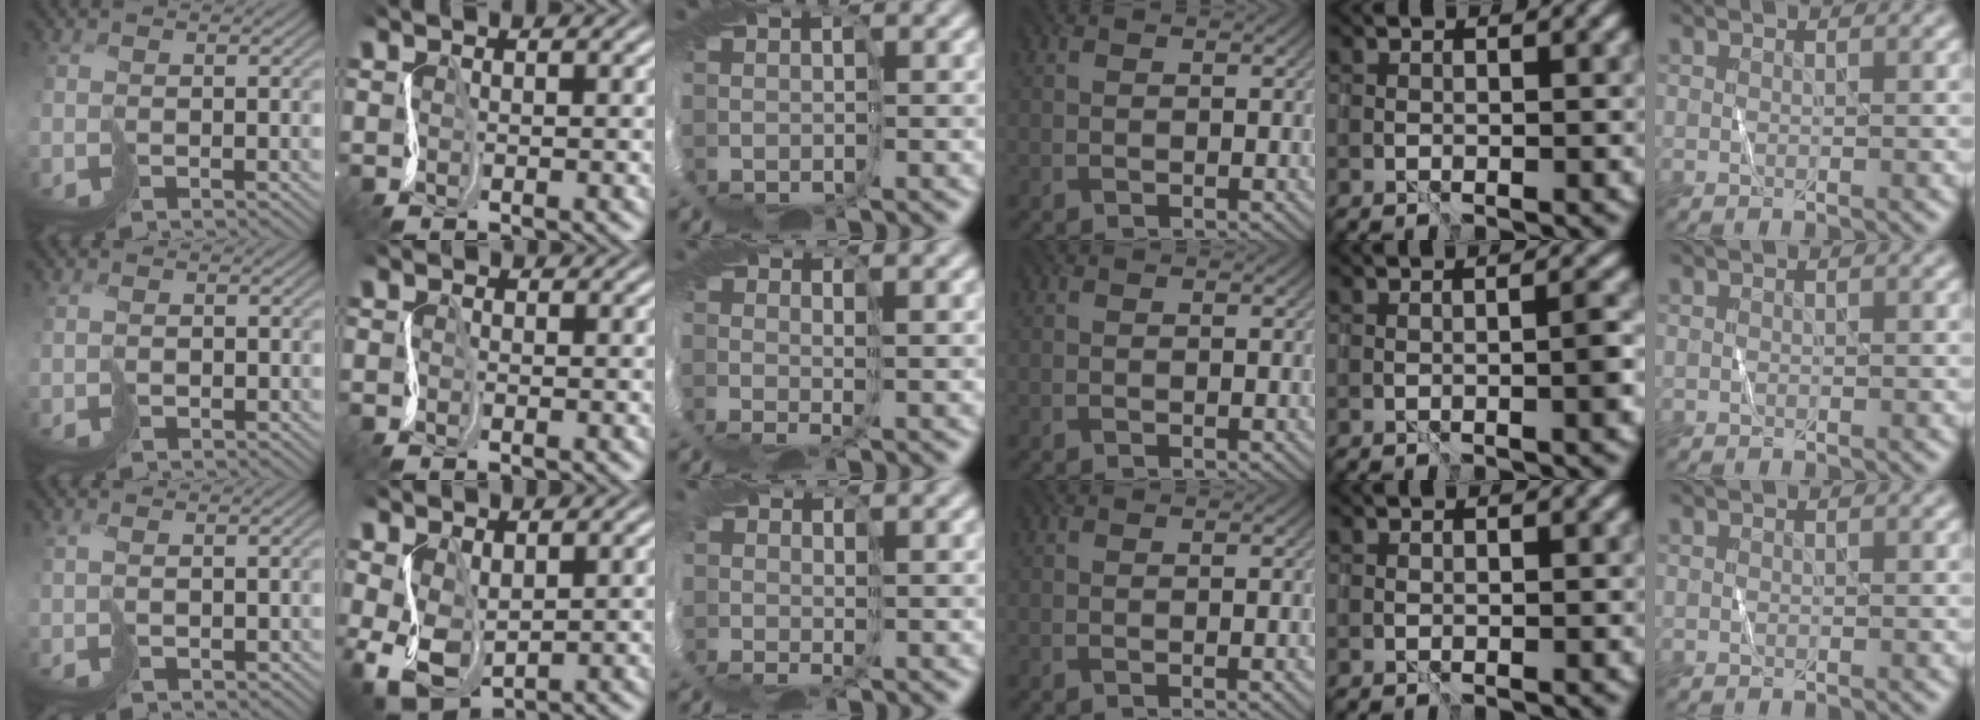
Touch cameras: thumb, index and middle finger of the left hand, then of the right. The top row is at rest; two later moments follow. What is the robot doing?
{"motion": "cut", "object": "paper bag"}